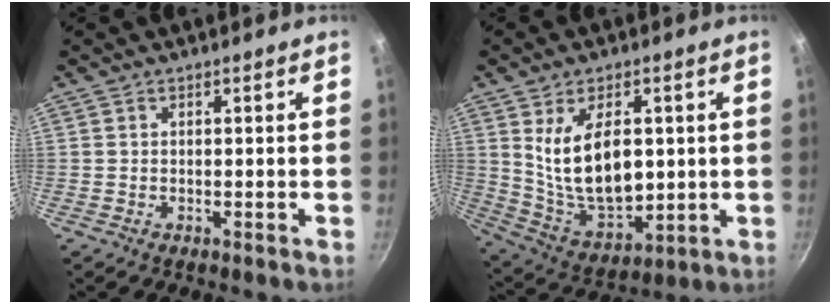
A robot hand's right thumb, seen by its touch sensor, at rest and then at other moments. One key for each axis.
{"total": 16.0, "fx": 2.2, "fy": 9.3, "fz": 12.8, "tx": -0.187, "ty": -0.031, "tz": 0.063}